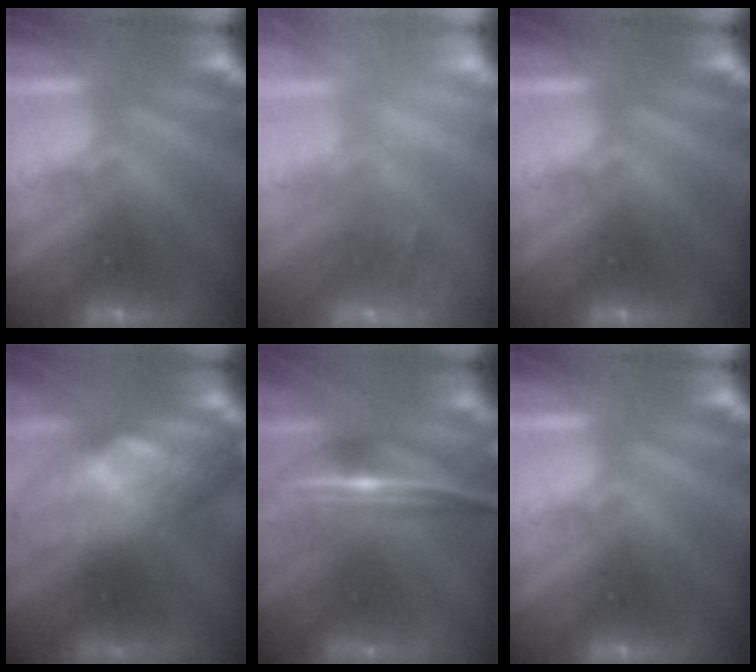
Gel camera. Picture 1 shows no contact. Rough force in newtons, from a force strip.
{"total": 2.3}
{"total": 0.0}
{"total": 9.1}
{"total": 7.5}
{"total": 0.0}